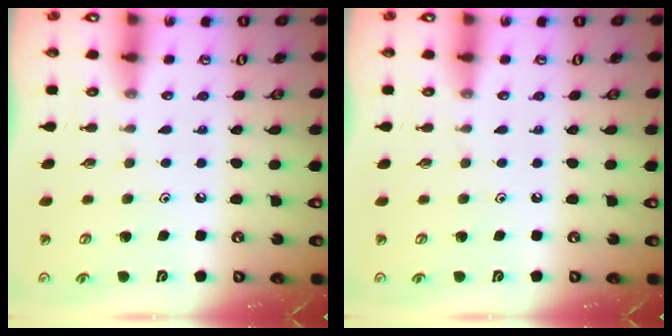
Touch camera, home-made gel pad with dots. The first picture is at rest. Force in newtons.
{"total": 0.0}